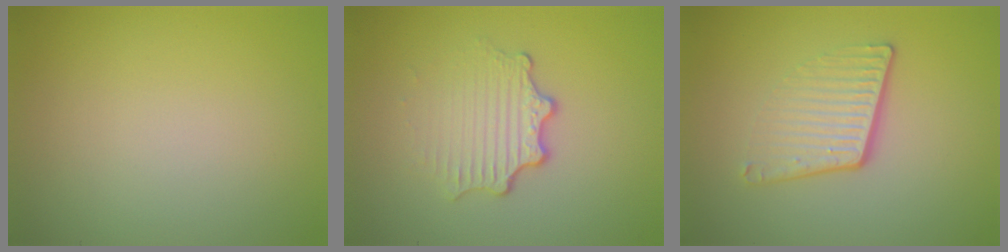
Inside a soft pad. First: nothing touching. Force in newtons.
{"total": 3.4, "press": 2.4, "slide": 2.5}
{"total": 4.0, "press": 2.6, "slide": 3.1}